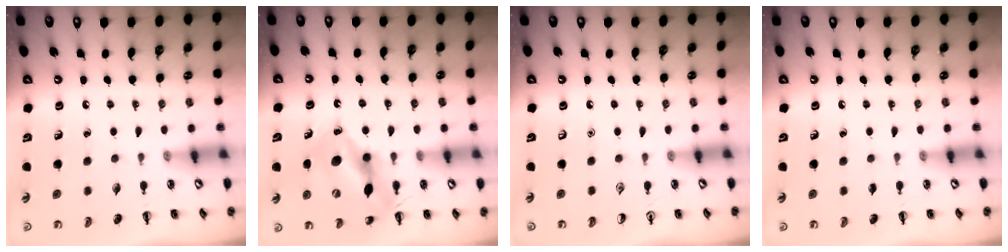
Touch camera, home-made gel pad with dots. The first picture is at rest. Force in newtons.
{"total": 14.0, "press": 13.5, "slide": 3.9}
{"total": 0.0}
{"total": 0.0}